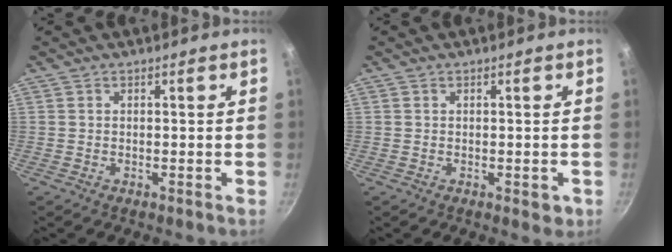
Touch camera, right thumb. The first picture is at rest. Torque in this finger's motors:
{"motor_torque": [0.35, 0.75, -0.23, 0.06, 0.00]}